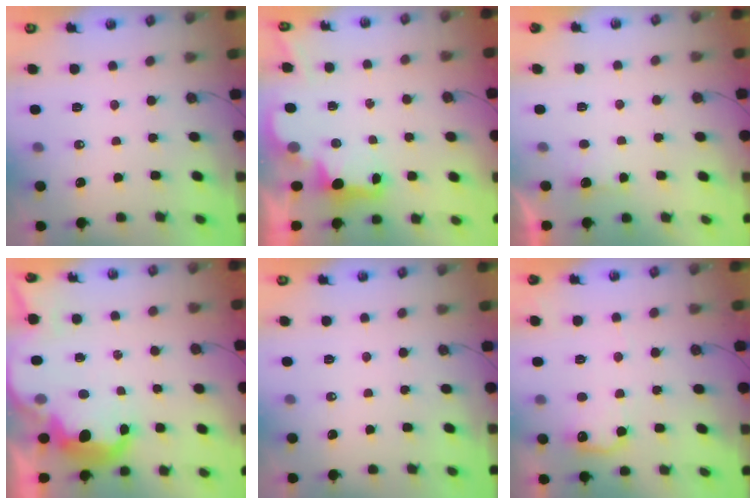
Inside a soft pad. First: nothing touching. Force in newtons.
{"total": 2.6, "press": 2.6, "slide": 0.5}
{"total": 1.3, "press": 1.0, "slide": 0.8}
{"total": 13.3, "press": 13.2, "slide": 0.9}
{"total": 0.0}
{"total": 10.5, "press": 10.5, "slide": 0.7}